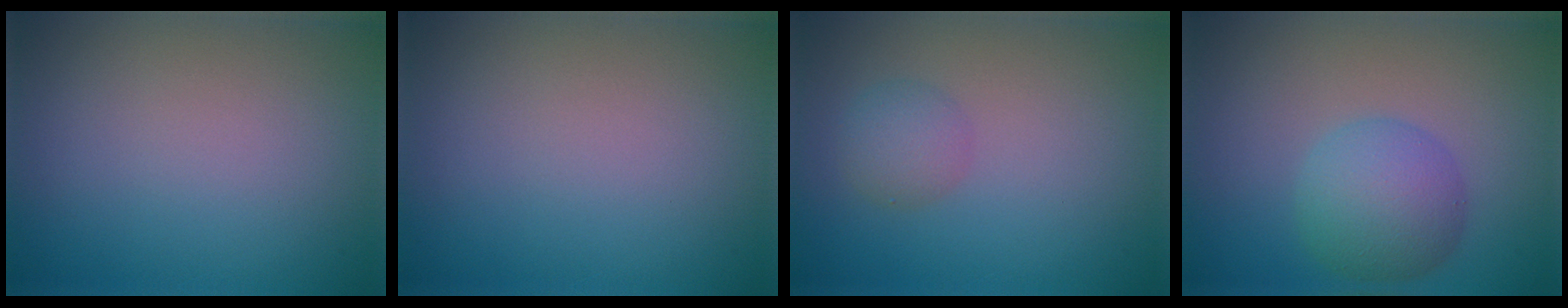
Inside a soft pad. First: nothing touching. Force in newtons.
{"total": 0.0}
{"total": 2.0, "press": 2.0, "slide": 0.0}
{"total": 4.8, "press": 4.8, "slide": 0.0}